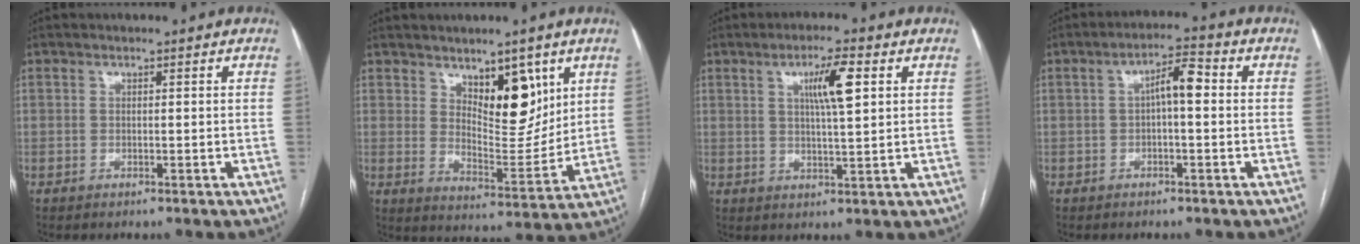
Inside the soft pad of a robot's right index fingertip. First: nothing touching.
{"total": 9.9, "force": [5.1, 4.1, 7.5], "torque": [-0.112, -0.010, 0.093]}
{"total": 6.5, "force": [2.2, 0.6, 6.1], "torque": [-0.107, 0.005, 0.038]}
{"total": 4.9, "force": [0.3, 1.2, 4.8], "torque": [-0.078, 0.021, 0.002]}